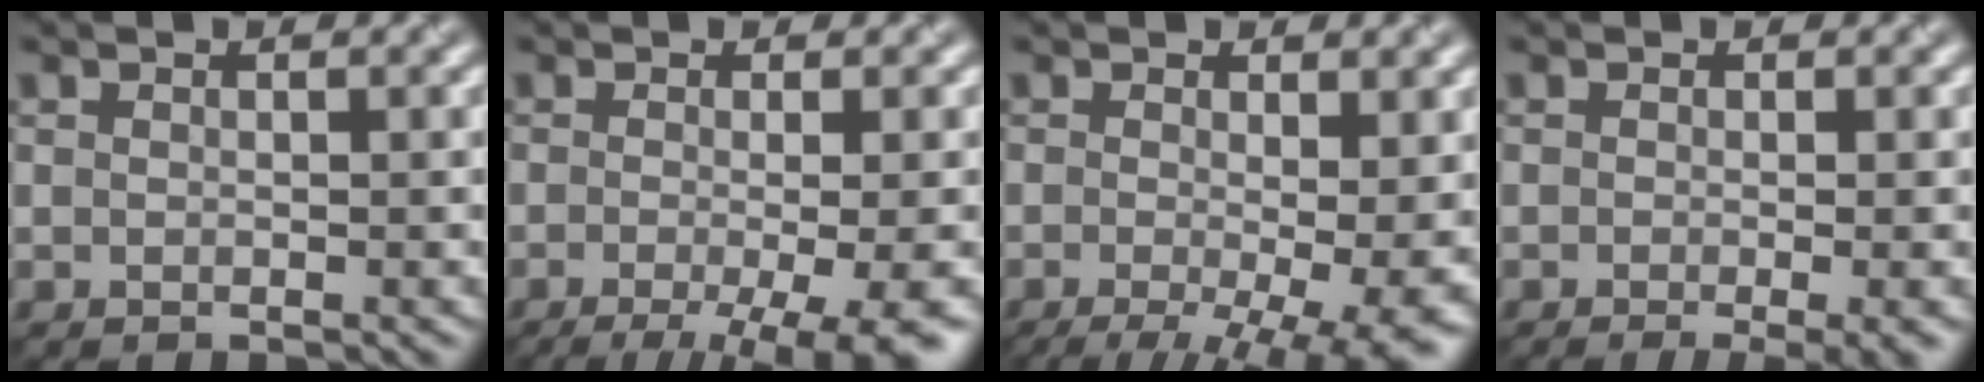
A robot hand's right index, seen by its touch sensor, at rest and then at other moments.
{"total": 9.3, "force": [-3.6, 3.1, 8.0], "torque": [-0.078, -0.009, -0.050]}
{"total": 10.6, "force": [-2.7, 3.9, 9.5], "torque": [-0.128, -0.022, -0.024]}
{"total": 3.8, "force": [-1.3, 1.2, 3.4], "torque": [-0.035, -0.012, -0.013]}